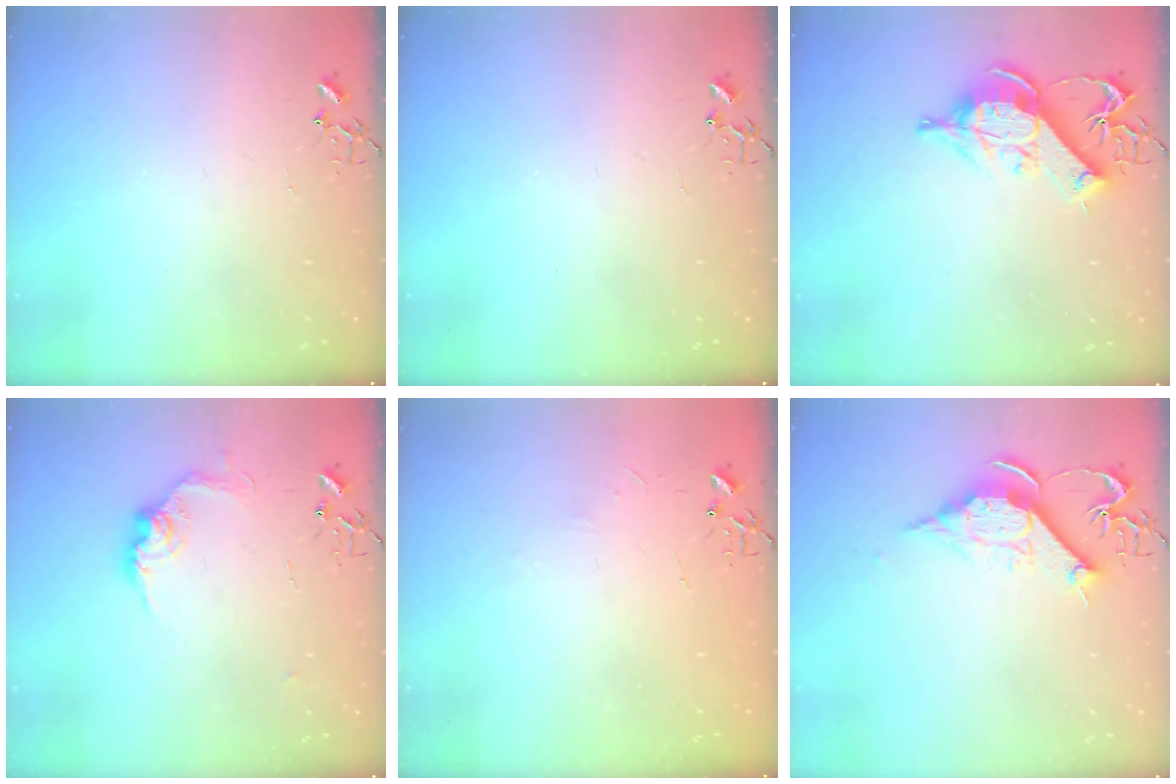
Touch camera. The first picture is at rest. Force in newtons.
{"total": 0.0}
{"total": 12.7, "press": 12.5, "slide": 2.0}
{"total": 11.3, "press": 11.3, "slide": 0.6}
{"total": 2.7, "press": 2.7, "slide": 0.4}
{"total": 11.7, "press": 11.6, "slide": 1.3}